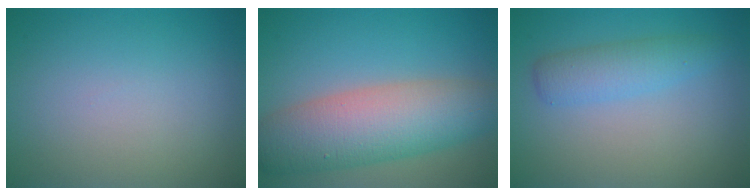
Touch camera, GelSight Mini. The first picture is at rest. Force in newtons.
{"total": 8.8, "press": 8.8, "slide": 0.4}
{"total": 2.9, "press": 2.9, "slide": 0.1}